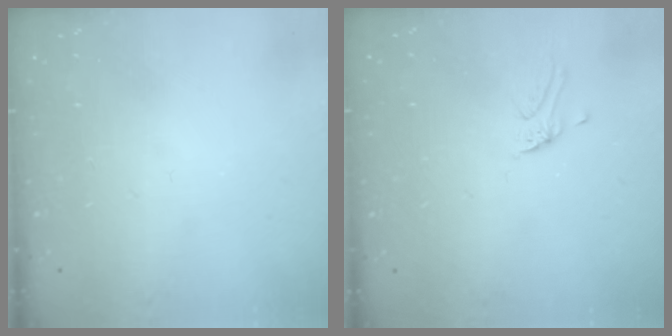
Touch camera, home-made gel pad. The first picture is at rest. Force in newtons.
{"total": 1.7, "press": 1.7, "slide": 0.1}